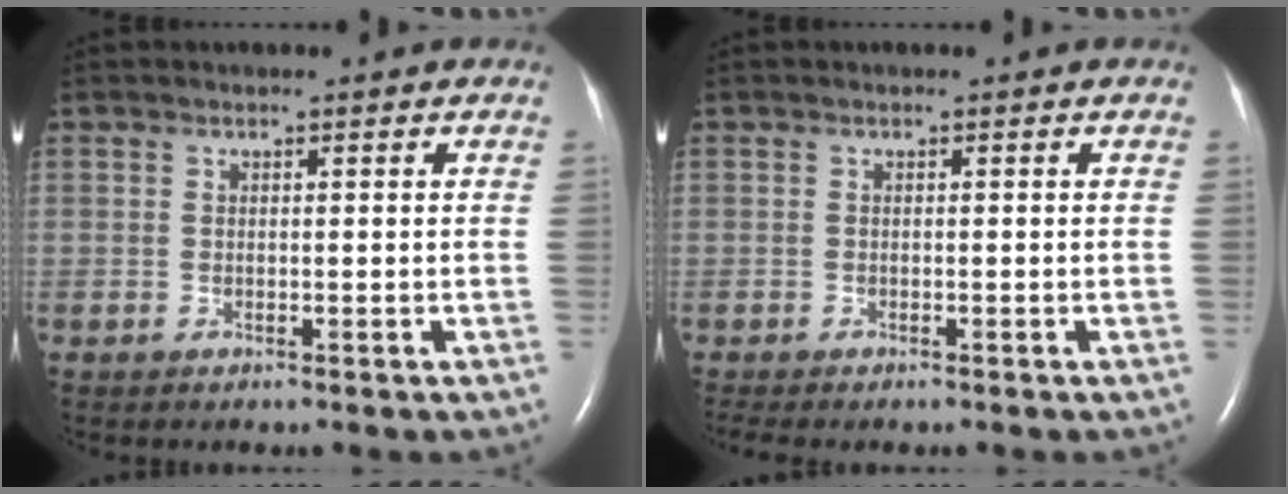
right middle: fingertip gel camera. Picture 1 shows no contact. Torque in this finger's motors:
{"motor_torque": [0.23, -0.19, -0.05, 0.00]}